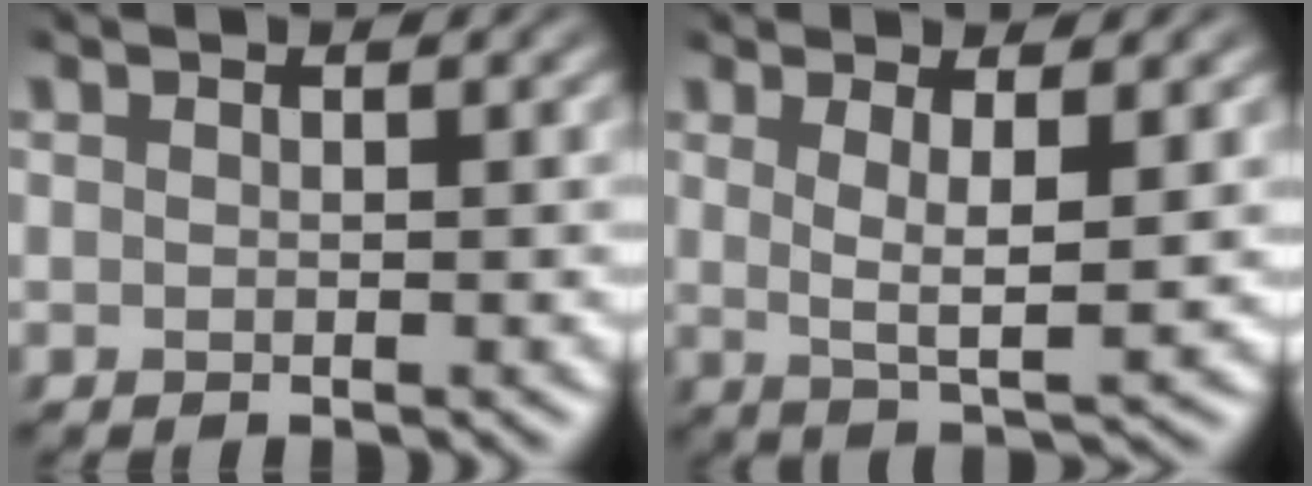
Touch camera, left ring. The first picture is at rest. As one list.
[{"total": 3.2, "force": [0.6, 0.7, 3.0], "torque": [-0.066, -0.015, 0.023]}]